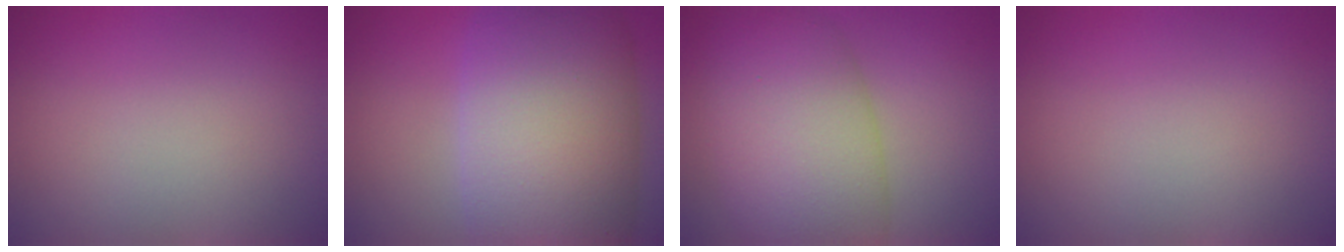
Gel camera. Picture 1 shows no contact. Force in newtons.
{"total": 14.2, "press": 14.2, "slide": 0.6}
{"total": 10.1, "press": 10.1, "slide": 0.3}
{"total": 0.0}